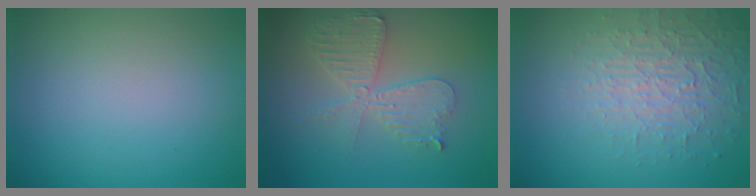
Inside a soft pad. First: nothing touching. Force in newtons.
{"total": 4.7, "press": 4.0, "slide": 2.4}
{"total": 3.7, "press": 3.4, "slide": 1.3}